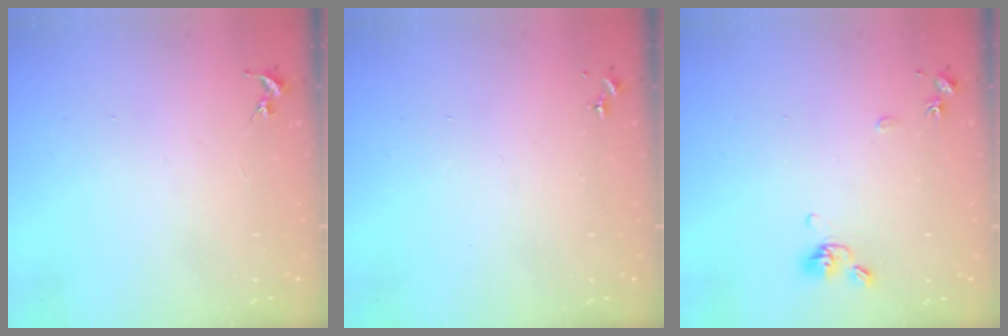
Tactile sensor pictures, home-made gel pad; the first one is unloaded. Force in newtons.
{"total": 0.0}
{"total": 8.5, "press": 8.3, "slide": 2.0}